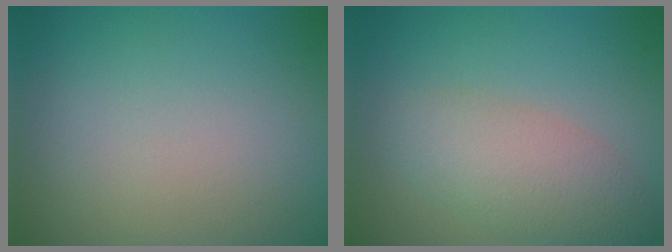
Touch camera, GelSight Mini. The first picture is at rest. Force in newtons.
{"total": 4.0, "press": 4.0, "slide": 0.3}